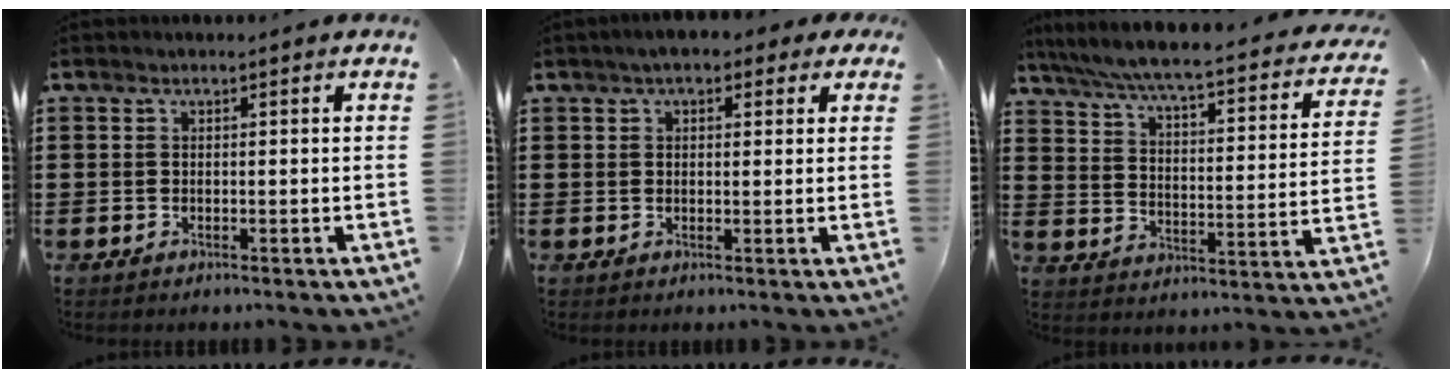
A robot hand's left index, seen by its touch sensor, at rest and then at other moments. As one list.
[{"total": 3.3, "force": [2.1, 1.5, 2.0], "torque": [-0.049, 0.009, 0.037]}, {"total": 5.4, "force": [4.8, -0.2, 2.4], "torque": [-0.070, -0.045, 0.076]}]